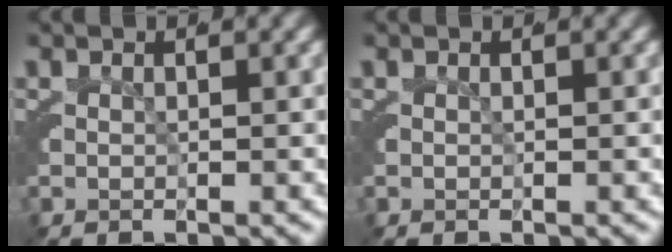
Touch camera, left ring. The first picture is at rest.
{"total": 0.0}